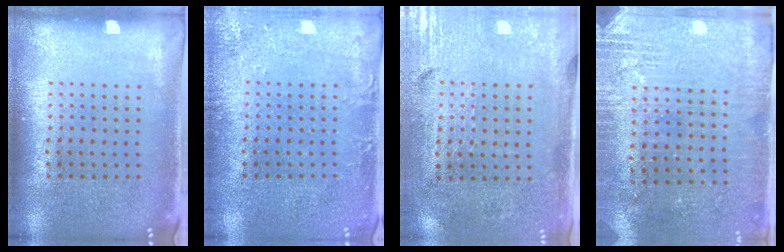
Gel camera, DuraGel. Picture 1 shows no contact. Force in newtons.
{"total": 2.1, "press": 2.1, "slide": 0.1}
{"total": 3.4, "press": 2.9, "slide": 1.7}
{"total": 2.8, "press": 2.7, "slide": 0.8}